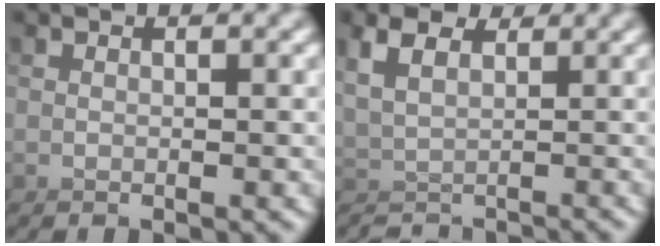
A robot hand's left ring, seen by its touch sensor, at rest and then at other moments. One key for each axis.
{"total": 0.9, "fx": 0.8, "fy": 0.1, "fz": -0.4, "tx": -0.005, "ty": 0.011, "tz": 0.006}